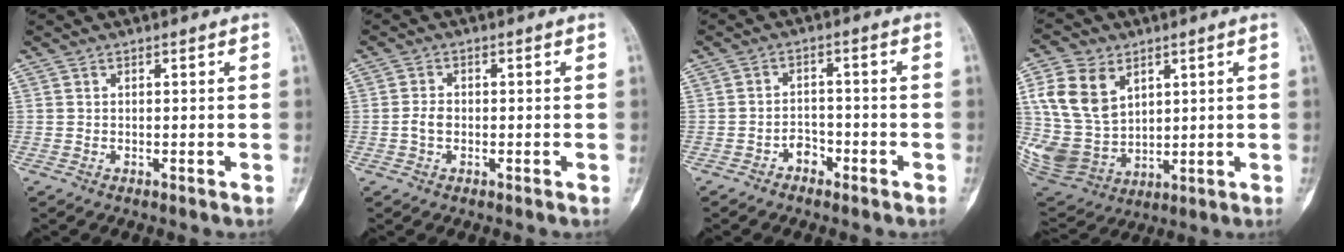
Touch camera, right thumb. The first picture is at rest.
{"total": 2.3, "force": [-0.5, 1.6, 1.6], "torque": [-0.030, 0.007, -0.012]}
{"total": 3.2, "force": [-2.0, 2.2, 1.2], "torque": [-0.001, 0.021, -0.035]}
{"total": 15.6, "force": [5.4, 11.5, 9.1], "torque": [-0.161, -0.016, 0.126]}